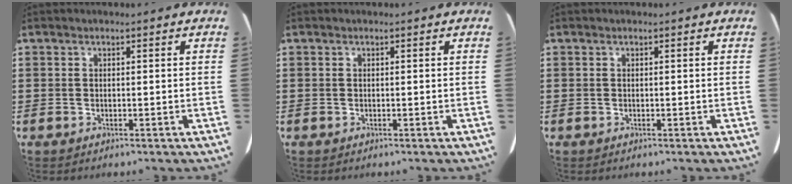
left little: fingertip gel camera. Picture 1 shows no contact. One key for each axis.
{"total": 0.0}
{"total": 0.0}